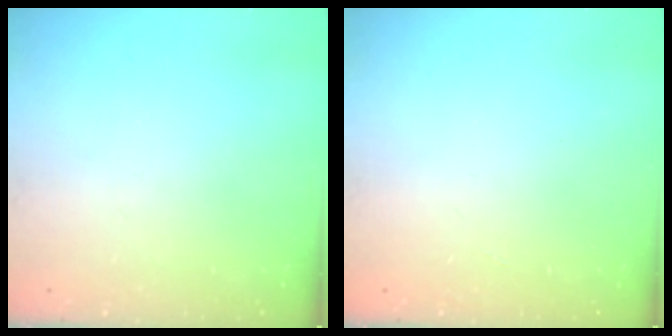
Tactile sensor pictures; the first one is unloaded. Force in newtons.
{"total": 0.0}